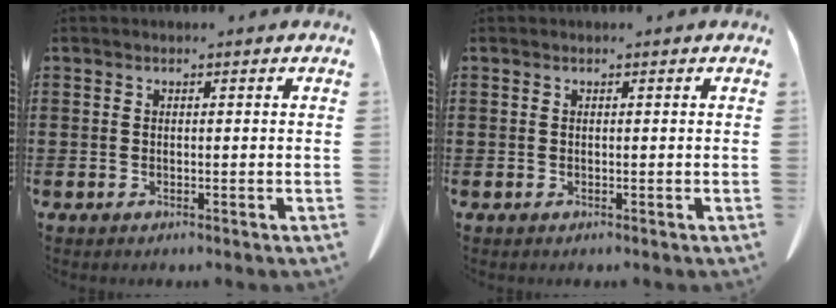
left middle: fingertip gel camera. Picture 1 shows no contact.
{"total": 0.0}